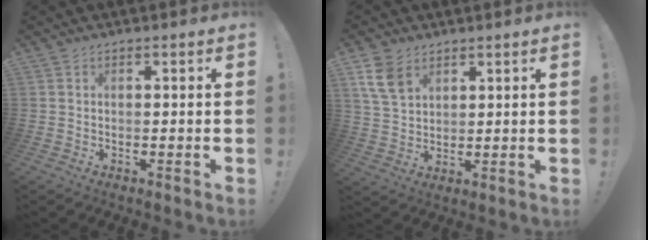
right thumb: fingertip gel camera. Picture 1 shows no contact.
{"total": 8.7, "force": [5.0, 5.5, 4.4], "torque": [-0.084, -0.011, 0.103]}